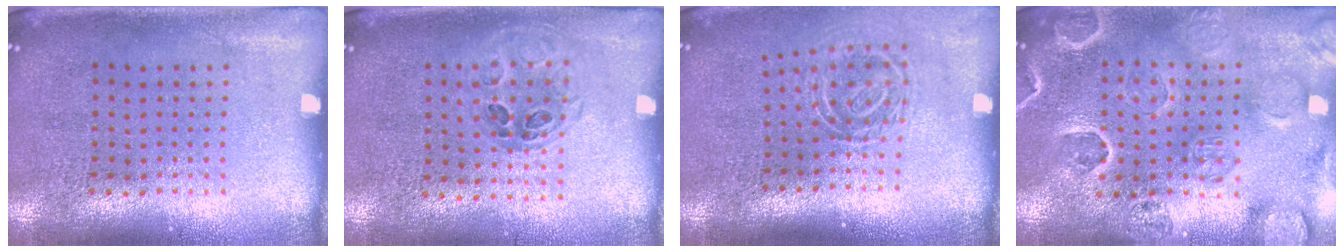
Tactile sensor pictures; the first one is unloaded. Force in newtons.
{"total": 0.9, "press": 0.8, "slide": 0.4}
{"total": 1.8, "press": 1.2, "slide": 1.3}
{"total": 2.8, "press": 2.7, "slide": 0.6}